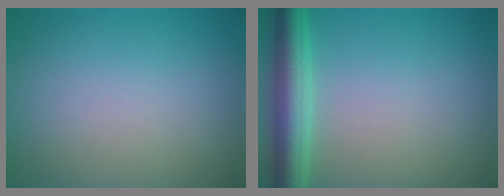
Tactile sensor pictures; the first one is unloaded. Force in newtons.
{"total": 5.1, "press": 5.1, "slide": 0.3}